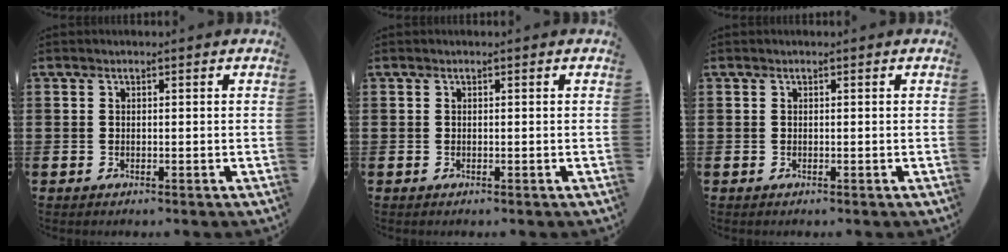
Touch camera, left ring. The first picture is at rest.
{"total": 0.0}
{"total": 0.0}